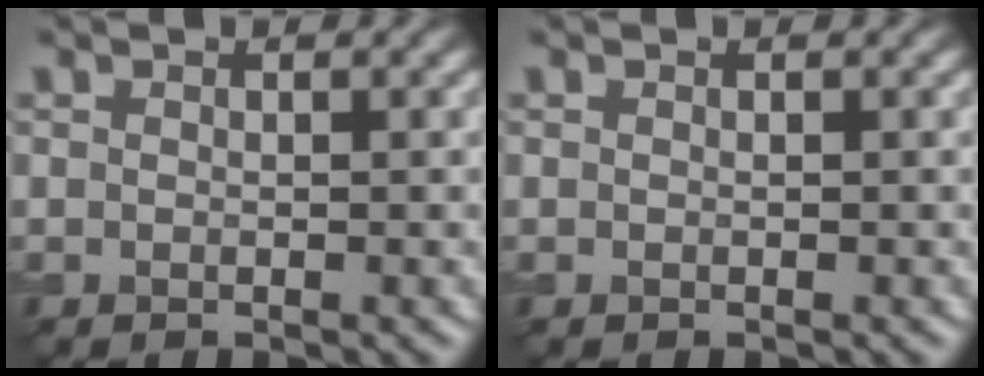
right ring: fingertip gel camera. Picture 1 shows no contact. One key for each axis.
{"total": 0.0}